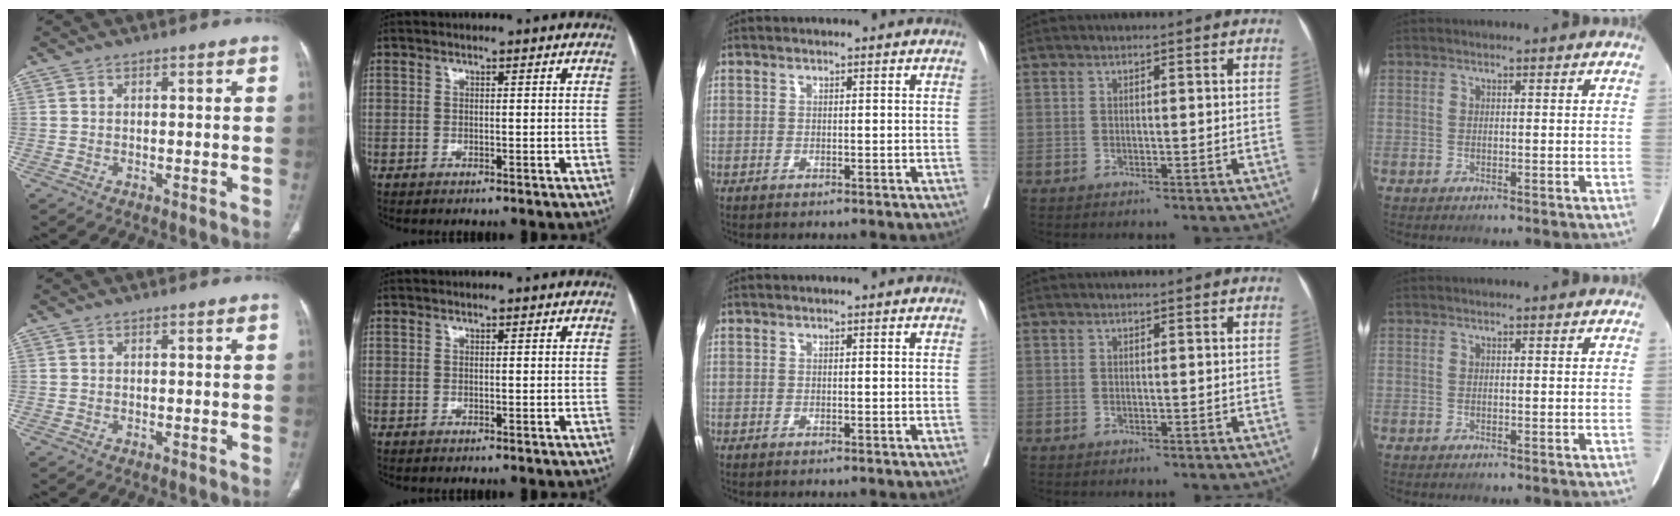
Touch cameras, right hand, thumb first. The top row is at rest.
{}